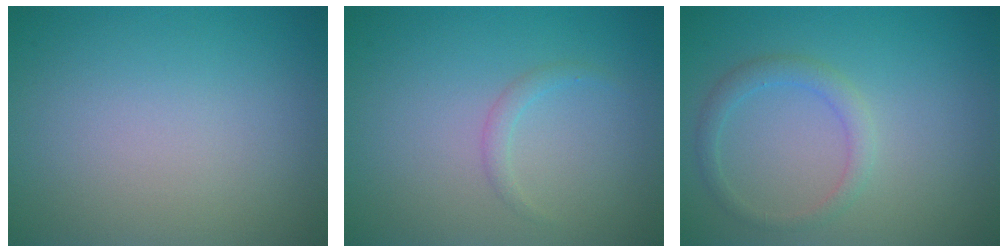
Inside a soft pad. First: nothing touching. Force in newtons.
{"total": 1.0, "press": 1.0, "slide": 0.0}
{"total": 1.9, "press": 1.9, "slide": 0.1}